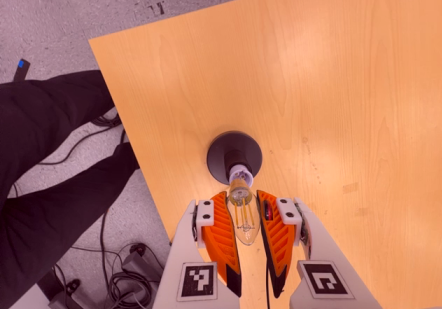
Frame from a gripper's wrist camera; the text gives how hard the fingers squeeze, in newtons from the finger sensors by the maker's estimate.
{"total": 21.5, "left": 25.5, "right": 17.5}